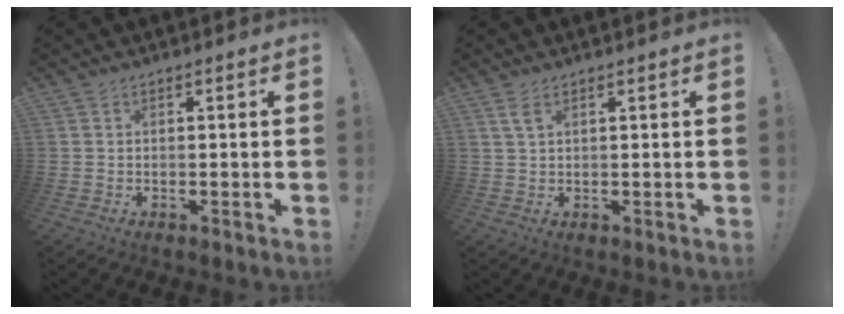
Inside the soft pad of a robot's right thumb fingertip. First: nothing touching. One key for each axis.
{"total": 2.9, "fx": 1.4, "fy": 1.2, "fz": 2.3, "tx": -0.039, "ty": 0.000, "tz": 0.025}